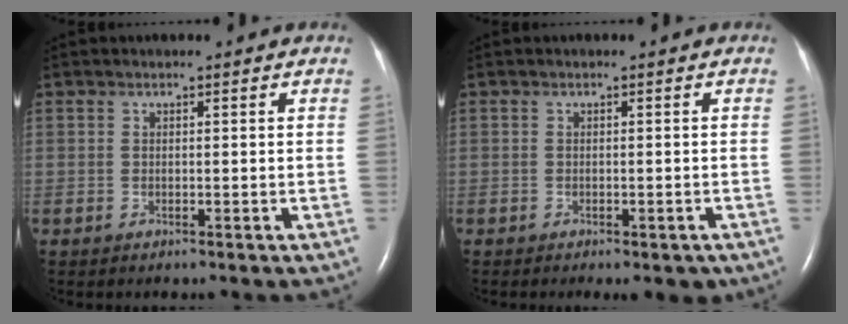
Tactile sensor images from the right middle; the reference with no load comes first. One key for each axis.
{"total": 3.8, "fx": -2.7, "fy": 1.6, "fz": 2.1, "tx": -0.021, "ty": -0.004, "tz": -0.030}